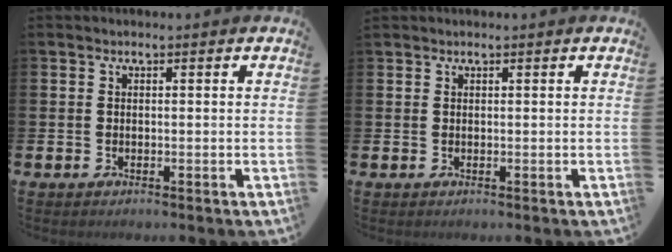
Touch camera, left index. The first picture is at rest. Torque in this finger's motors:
{"motor_torque": [-0.04, -0.25, 0.51, 0.19]}